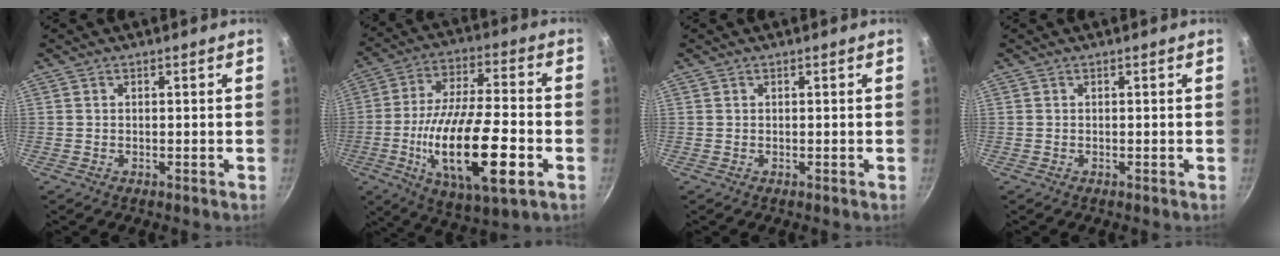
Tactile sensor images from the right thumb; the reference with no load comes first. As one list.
[{"total": 22.2, "force": [-6.0, 7.4, 20.0], "torque": [-0.354, 0.012, -0.103]}, {"total": 0.0}, {"total": 0.0}]